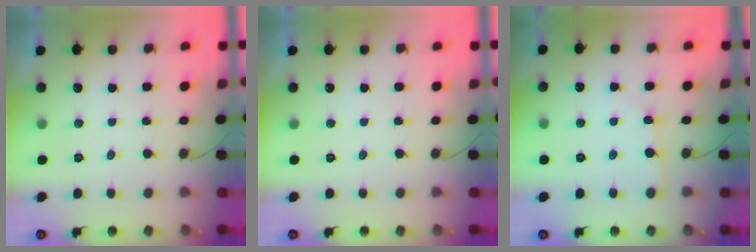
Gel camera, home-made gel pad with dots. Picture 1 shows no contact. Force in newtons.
{"total": 0.0}
{"total": 2.3, "press": 2.3, "slide": 0.3}